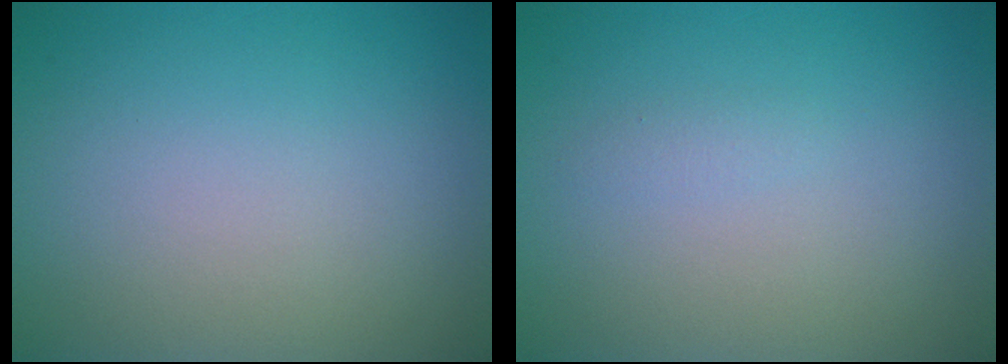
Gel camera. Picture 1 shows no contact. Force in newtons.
{"total": 0.6, "press": 0.6, "slide": 0.0}